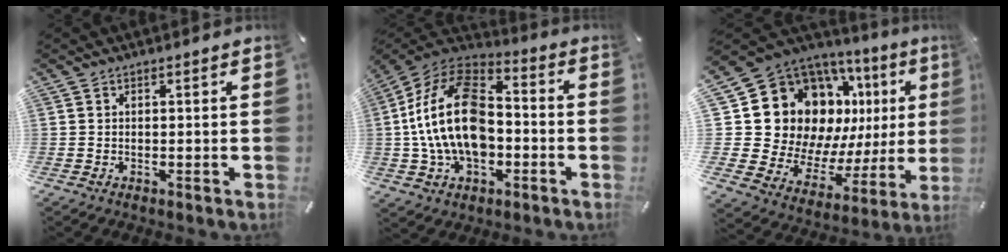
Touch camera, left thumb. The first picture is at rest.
{"total": 21.8, "force": [-2.4, 14.4, 16.1], "torque": [-0.335, 0.028, -0.042]}
{"total": 21.7, "force": [8.6, 16.0, 11.8], "torque": [-0.192, -0.080, 0.187]}